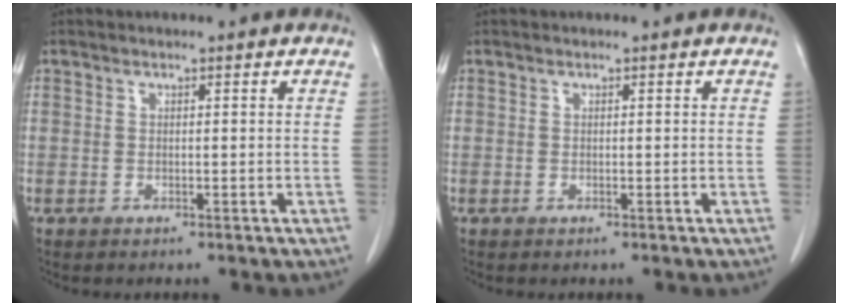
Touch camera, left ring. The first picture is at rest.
{"total": 0.0}